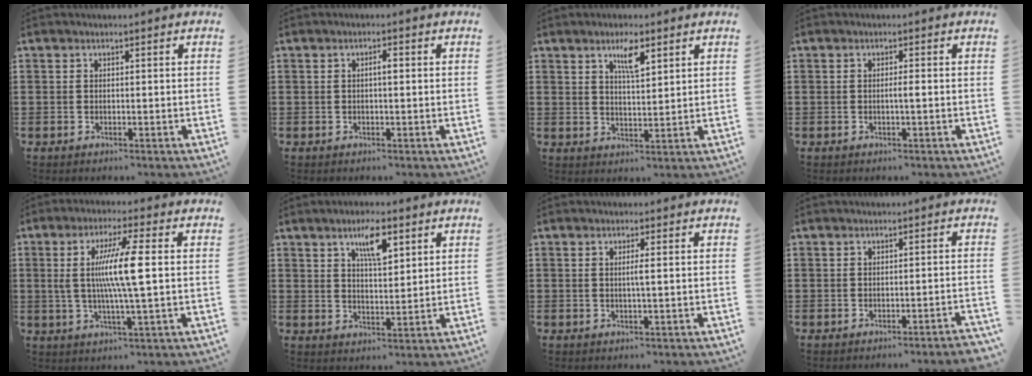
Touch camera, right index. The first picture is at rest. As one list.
[{"total": 1.2, "force": [0.0, 0.3, 1.2], "torque": [-0.023, 0.001, 0.000]}, {"total": 4.6, "force": [2.7, 1.2, 3.5], "torque": [-0.061, 0.001, 0.042]}, {"total": 1.2, "force": [-0.2, 0.0, 1.2], "torque": [-0.024, -0.003, -0.004]}, {"total": 9.3, "force": [0.7, 0.1, 9.3], "torque": [-0.179, -0.005, 0.002]}, {"total": 5.8, "force": [3.2, 1.6, 4.5], "torque": [-0.075, 0.000, 0.049]}, {"total": 1.5, "force": [0.1, -0.2, 1.5], "torque": [-0.029, -0.004, -0.001]}, {"total": 1.5, "force": [-1.3, -0.2, 0.8], "torque": [-0.014, -0.001, -0.024]}]